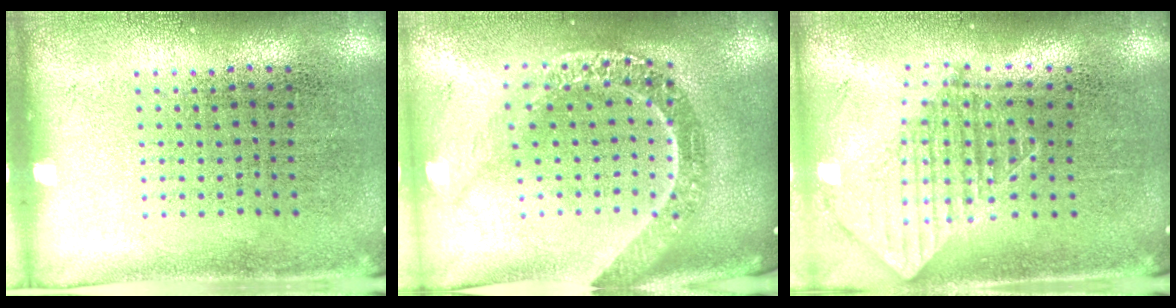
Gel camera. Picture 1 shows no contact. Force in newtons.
{"total": 2.7, "press": 2.2, "slide": 1.7}
{"total": 1.8, "press": 1.4, "slide": 1.0}